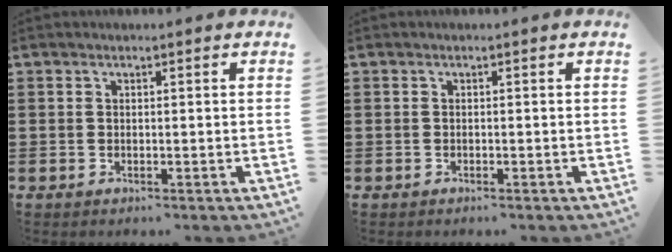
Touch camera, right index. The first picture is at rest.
{"total": 0.0}